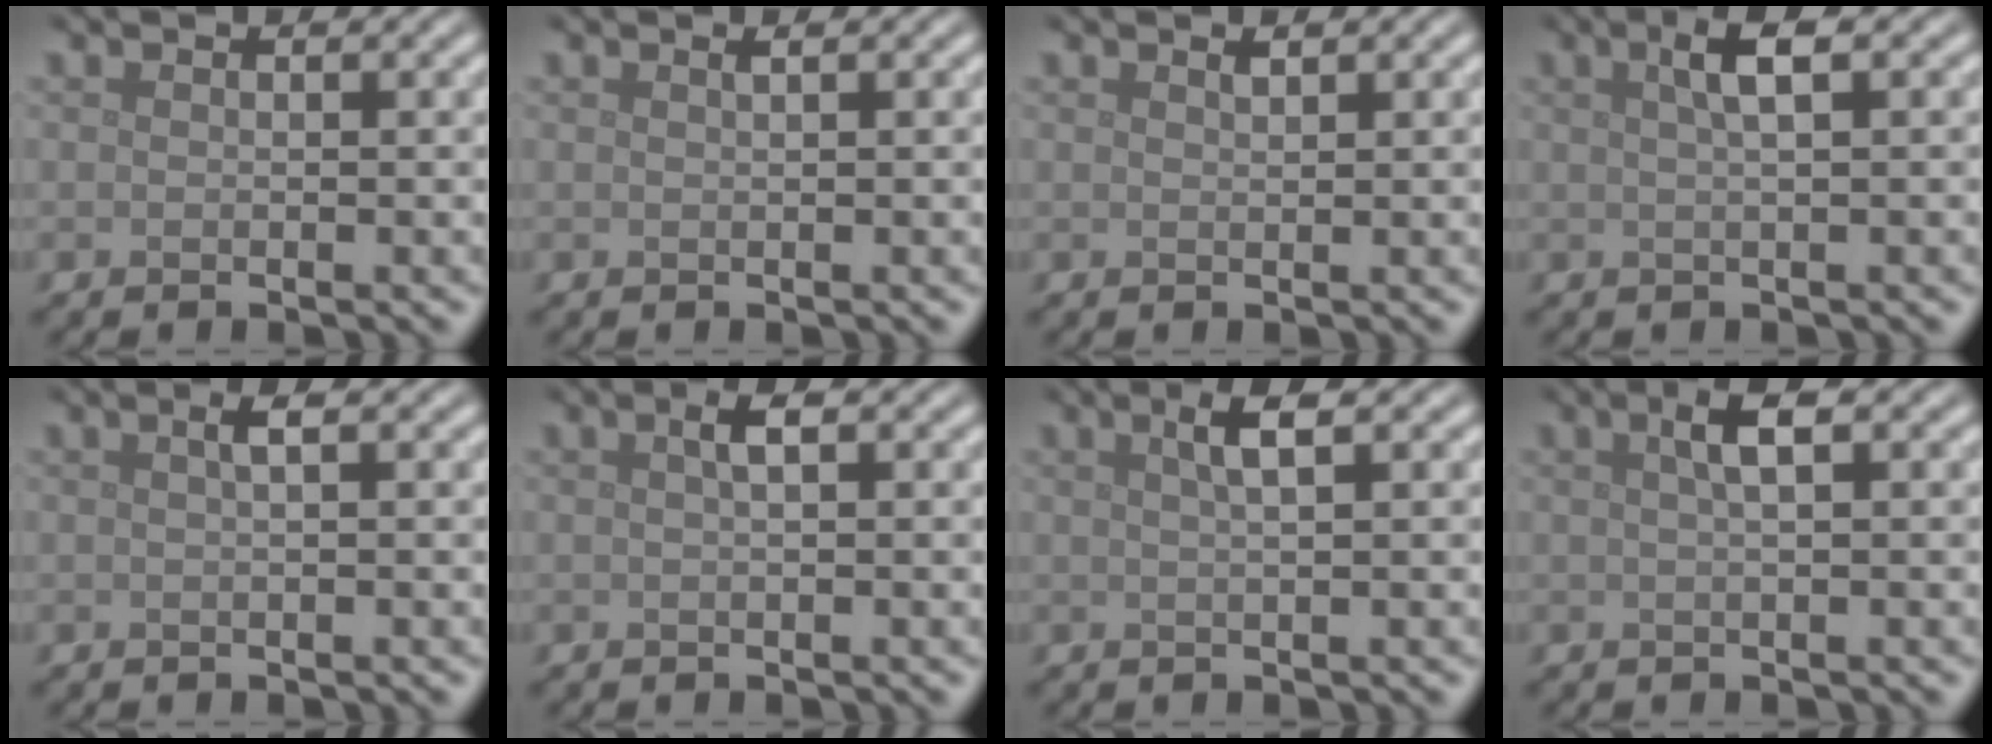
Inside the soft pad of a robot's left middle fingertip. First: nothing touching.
{"total": 0.7, "force": [0.3, 0.3, 0.6], "torque": [-0.002, 0.003, 0.005]}
{"total": 0.6, "force": [0.5, 0.1, 0.4], "torque": [-0.005, -0.002, 0.010]}
{"total": 2.9, "force": [1.0, 0.8, 2.6], "torque": [-0.033, 0.011, 0.014]}
{"total": 1.4, "force": [0.4, 0.4, 1.3], "torque": [-0.020, 0.009, 0.005]}
{"total": 1.6, "force": [0.5, 0.4, 1.4], "torque": [-0.024, 0.008, 0.009]}
{"total": 2.6, "force": [1.0, 0.7, 2.3], "torque": [-0.029, 0.010, 0.013]}
{"total": 2.6, "force": [0.8, 0.7, 2.3], "torque": [-0.031, 0.013, 0.011]}